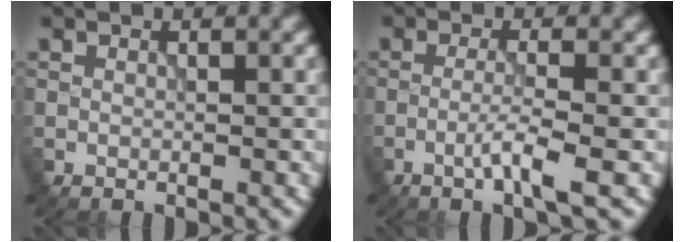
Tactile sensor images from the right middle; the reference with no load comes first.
{"total": 2.9, "force": [-1.2, 0.1, 2.6], "torque": [-0.048, 0.006, -0.028]}